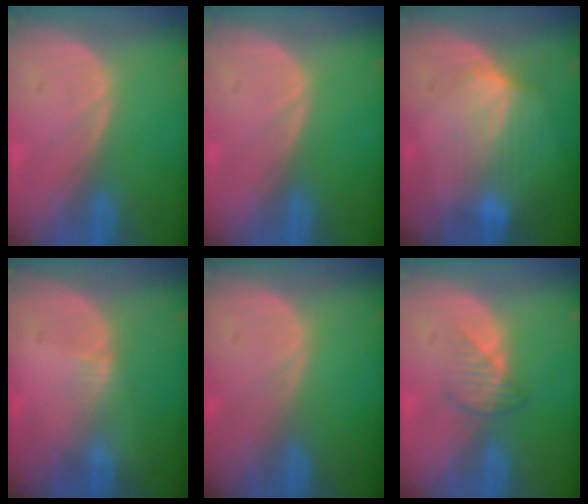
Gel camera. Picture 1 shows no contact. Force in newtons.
{"total": 0.0}
{"total": 7.1, "press": 6.4, "slide": 3.1}
{"total": 1.3, "press": 1.1, "slide": 0.8}
{"total": 0.0}
{"total": 2.7, "press": 2.6, "slide": 0.5}